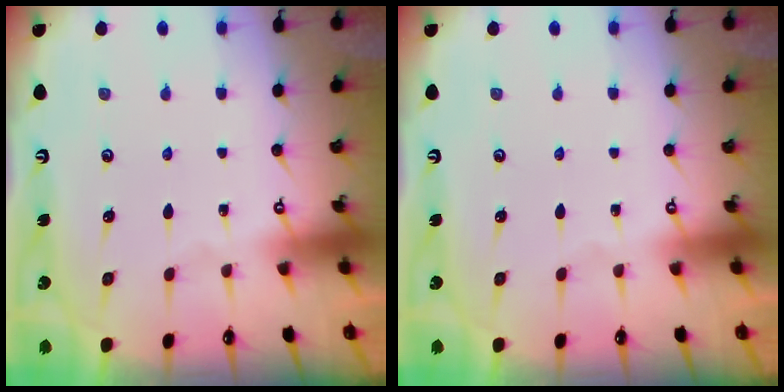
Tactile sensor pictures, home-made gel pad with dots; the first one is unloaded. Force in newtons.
{"total": 0.0}